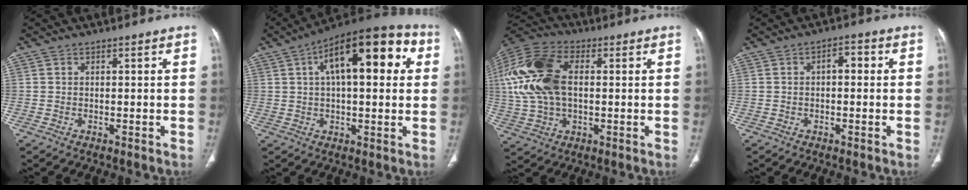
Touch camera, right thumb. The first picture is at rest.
{"total": 19.5, "force": [5.6, 8.2, 16.8], "torque": [-0.222, 0.028, 0.074]}
{"total": 20.2, "force": [2.4, 12.3, 15.8], "torque": [-0.361, 0.014, 0.042]}
{"total": 2.9, "force": [0.1, 1.6, 2.4], "torque": [-0.023, 0.011, -0.006]}